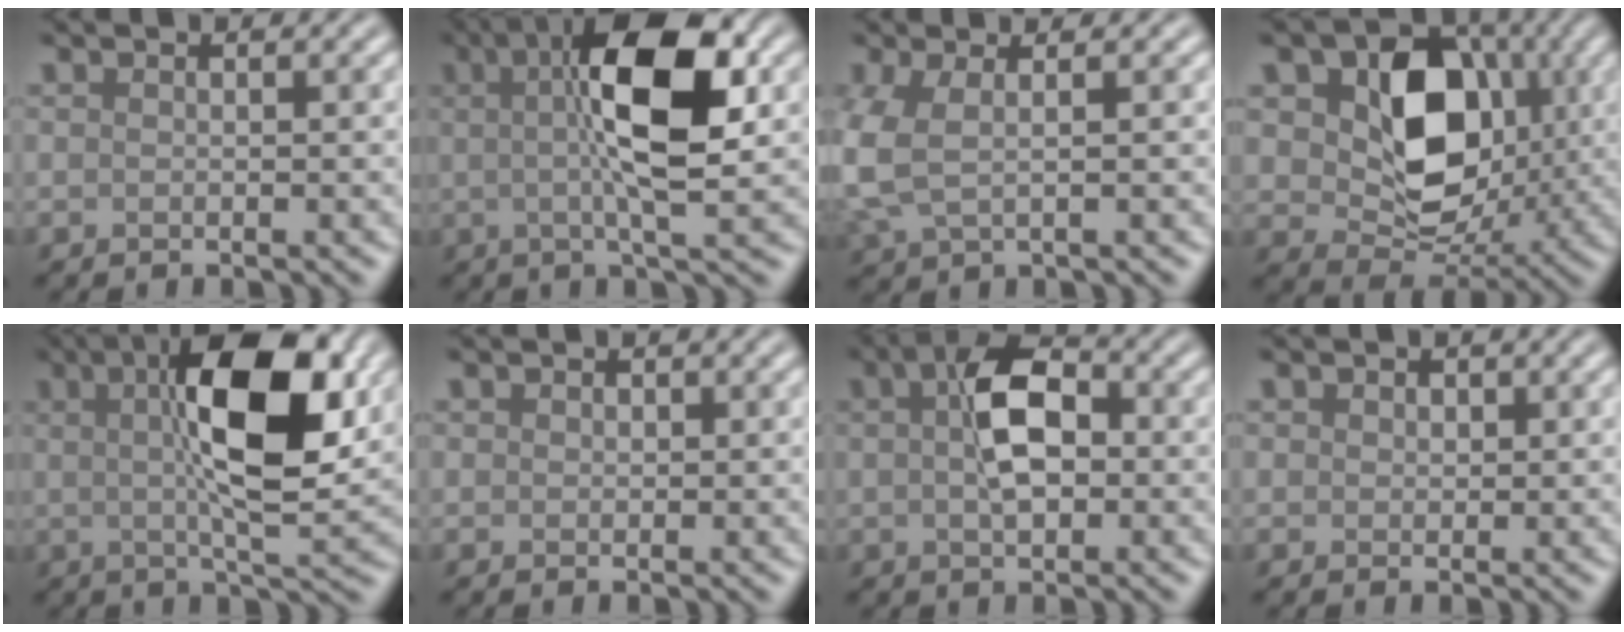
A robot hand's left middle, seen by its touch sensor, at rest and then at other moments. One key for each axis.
{"total": 8.5, "fx": 1.7, "fy": 1.9, "fz": 8.1, "tx": -0.126, "ty": 0.014, "tz": 0.034}
{"total": 2.6, "fx": 0.1, "fy": 1.1, "fz": 2.3, "tx": -0.084, "ty": 0.007, "tz": 0.011}
{"total": 9.2, "fx": 1.8, "fy": 6.8, "fz": 5.9, "tx": -0.119, "ty": -0.006, "tz": 0.044}
{"total": 9.9, "fx": 2.3, "fy": 2.5, "fz": 9.3, "tx": -0.152, "ty": 0.012, "tz": 0.049}
{"total": 0.9, "fx": 0.3, "fy": -0.2, "fz": -0.8, "tx": 0.005, "ty": 0.005, "tz": 0.016}
{"total": 4.7, "fx": 0.8, "fy": 2.4, "fz": 4.0, "tx": -0.080, "ty": 0.018, "tz": 0.016}
{"total": 1.0, "fx": 0.7, "fy": 0.3, "fz": -0.6, "tx": 0.000, "ty": 0.005, "tz": 0.017}